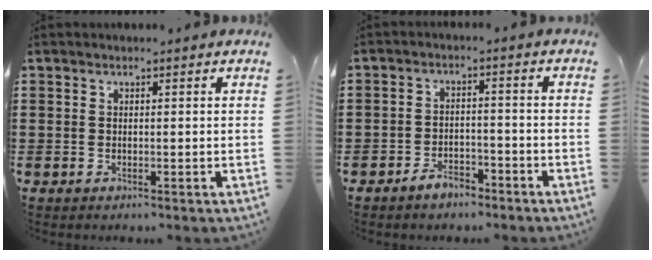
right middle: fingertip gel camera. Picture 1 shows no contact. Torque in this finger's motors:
{"motor_torque": [2.14, 0.00, 0.00, -0.02]}